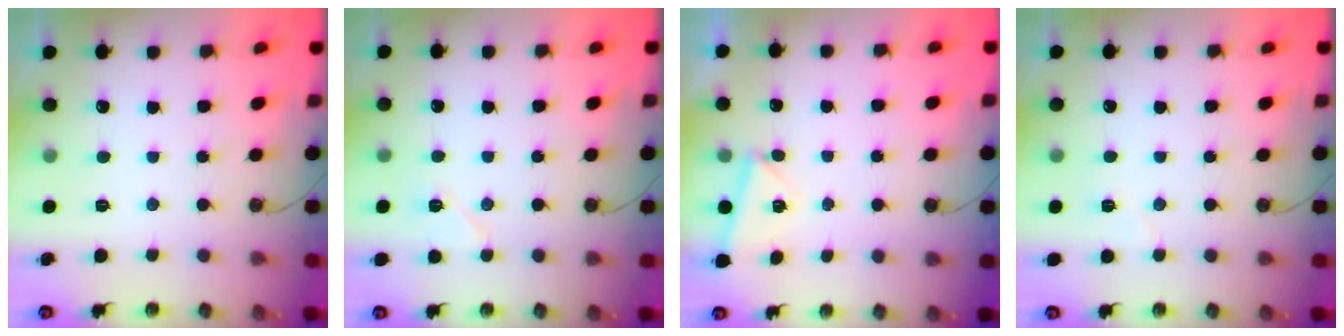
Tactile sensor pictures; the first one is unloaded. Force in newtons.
{"total": 5.7, "press": 5.5, "slide": 1.3}
{"total": 3.8, "press": 3.0, "slide": 2.3}
{"total": 3.2, "press": 3.0, "slide": 1.0}